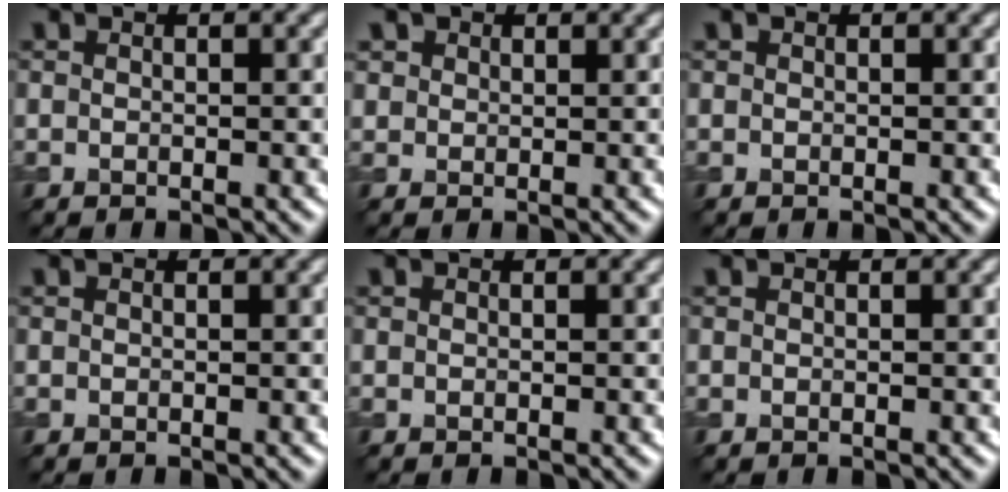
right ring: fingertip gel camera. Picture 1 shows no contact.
{"total": 1.7, "force": [1.1, 1.3, 0.4], "torque": [-0.009, -0.006, 0.020]}
{"total": 0.0}
{"total": 0.0}
{"total": 0.0}
{"total": 0.0}